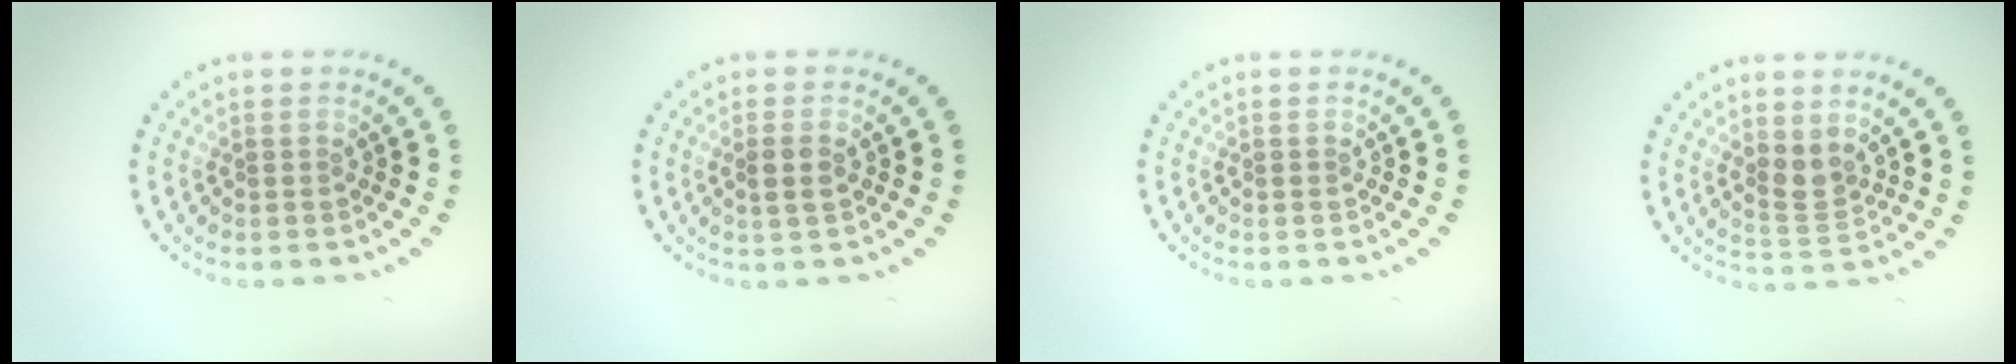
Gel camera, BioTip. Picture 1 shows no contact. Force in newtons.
{"total": 1.7, "press": 1.6, "slide": 0.6}
{"total": 0.0}
{"total": 2.2, "press": 1.8, "slide": 1.3}